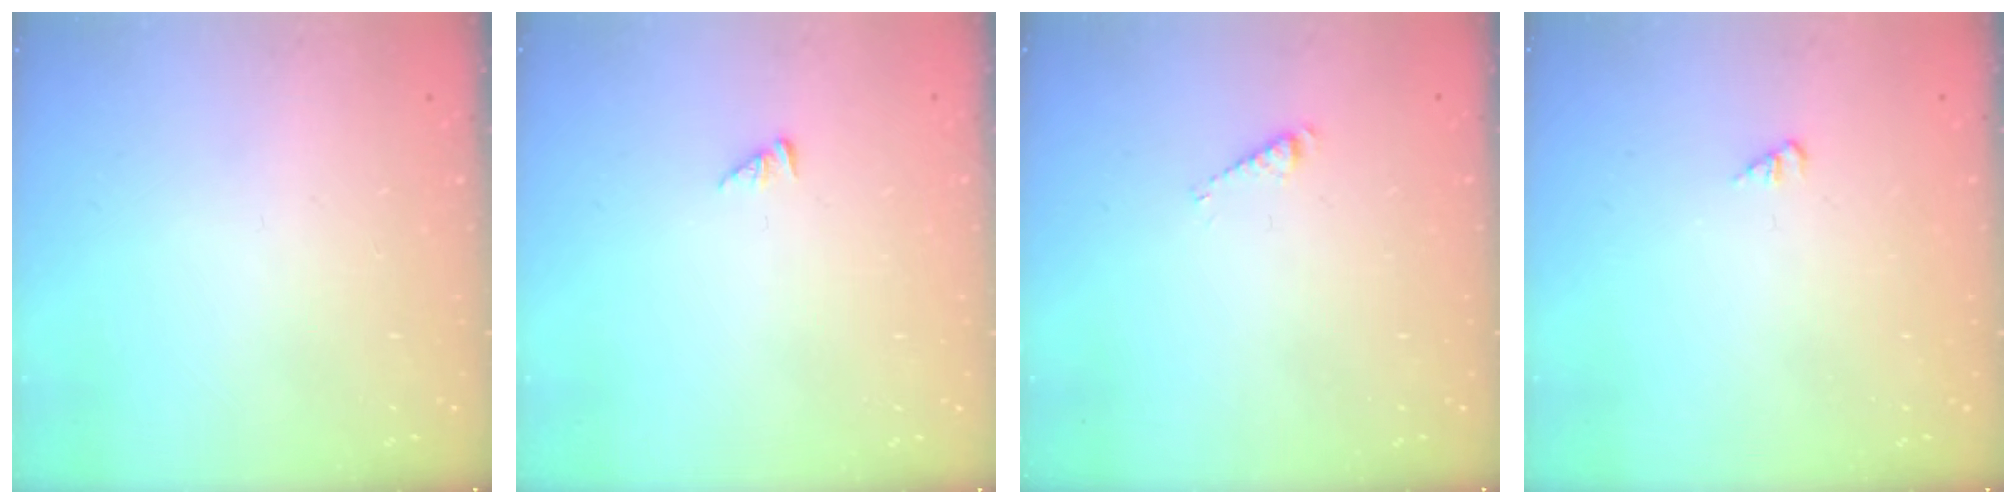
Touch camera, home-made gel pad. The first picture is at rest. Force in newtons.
{"total": 0.7, "press": 0.7, "slide": 0.1}
{"total": 2.9, "press": 2.9, "slide": 0.3}
{"total": 1.6, "press": 1.6, "slide": 0.3}